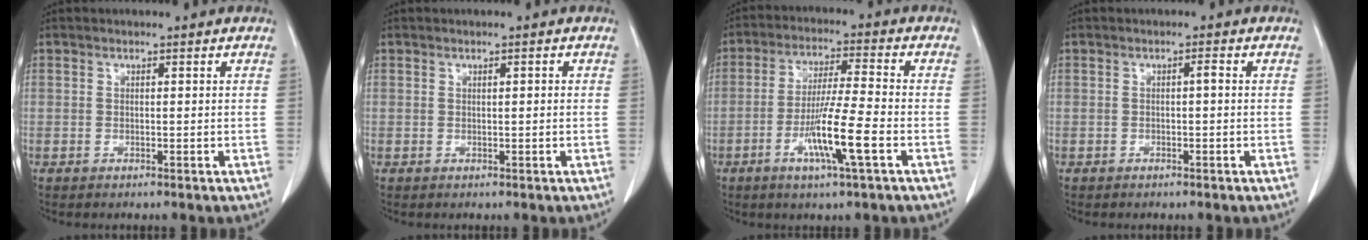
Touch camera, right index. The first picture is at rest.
{"total": 0.6, "force": [0.1, 0.1, 0.6], "torque": [-0.012, 0.001, 0.002]}
{"total": 9.8, "force": [-3.6, -0.2, 9.1], "torque": [-0.169, -0.011, -0.067]}
{"total": 0.8, "force": [-0.1, 0.1, 0.8], "torque": [-0.012, 0.002, -0.001]}